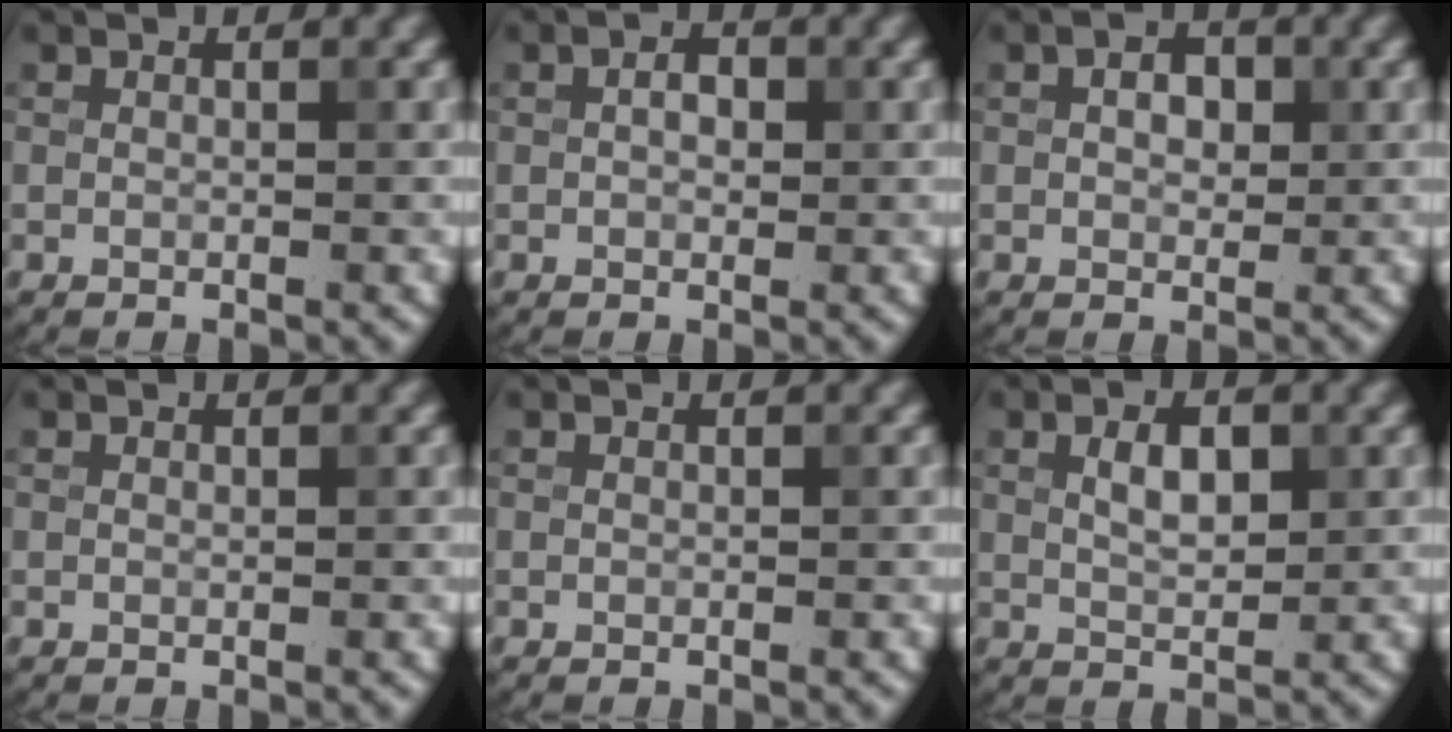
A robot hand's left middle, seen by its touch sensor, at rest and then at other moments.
{"total": 2.0, "force": [0.4, 1.2, 1.5], "torque": [-0.022, 0.003, -0.002]}
{"total": 2.3, "force": [0.5, 1.5, 1.6], "torque": [-0.027, 0.002, 0.004]}
{"total": 0.0}
{"total": 0.0}
{"total": 2.8, "force": [0.8, 1.4, 2.3], "torque": [-0.044, 0.002, 0.017]}